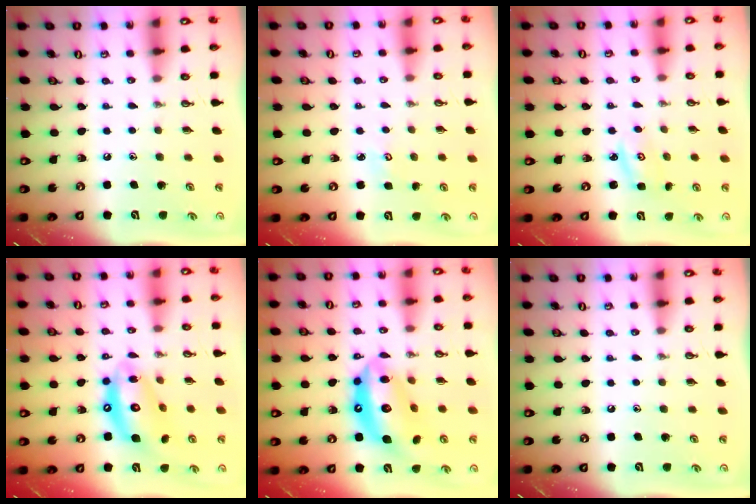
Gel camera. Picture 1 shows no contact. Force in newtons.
{"total": 2.8, "press": 2.8, "slide": 0.3}
{"total": 2.3, "press": 2.3, "slide": 0.2}
{"total": 14.7, "press": 14.6, "slide": 1.4}
{"total": 16.7, "press": 16.6, "slide": 1.9}
{"total": 0.0}